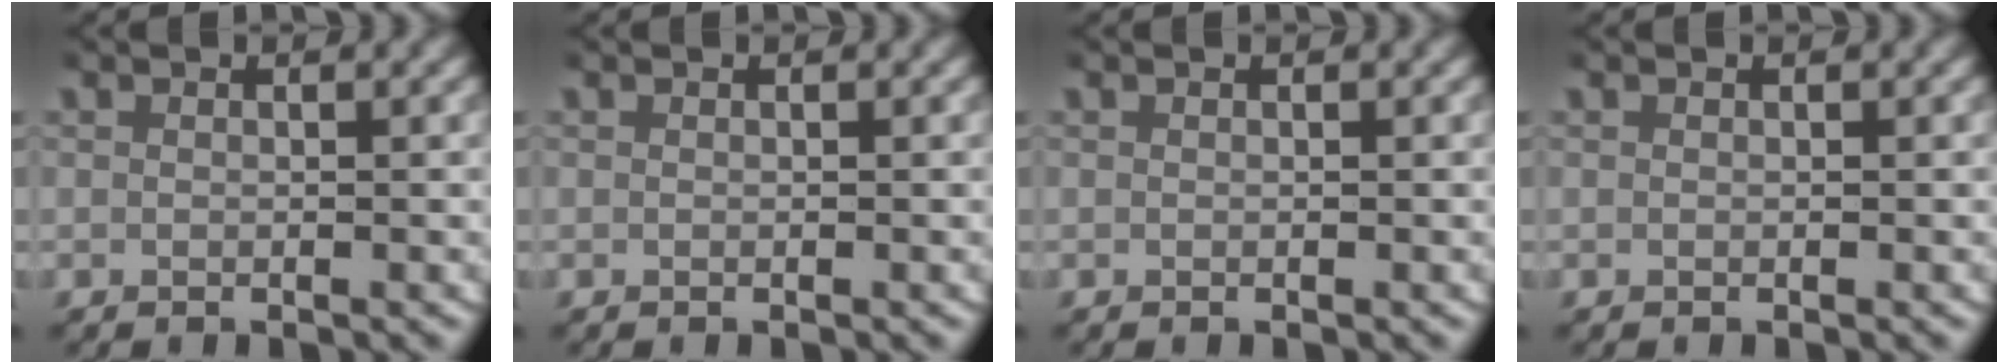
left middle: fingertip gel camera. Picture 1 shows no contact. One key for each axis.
{"total": 0.0}
{"total": 0.0}
{"total": 0.0}